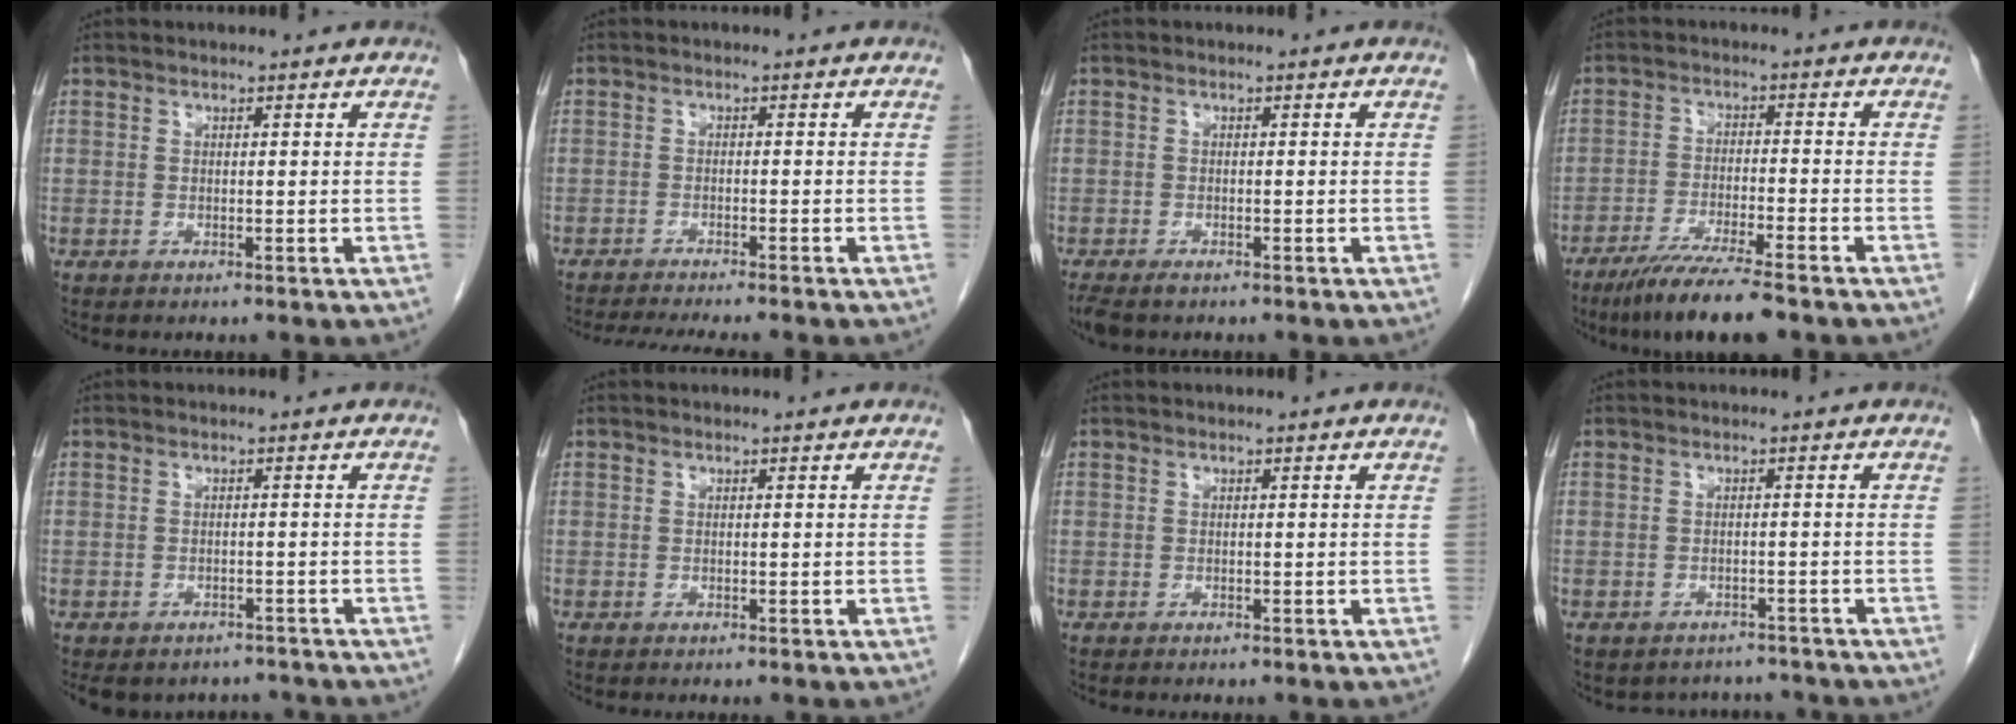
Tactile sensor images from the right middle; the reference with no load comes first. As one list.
[{"total": 8.7, "force": [-7.7, 0.5, 4.1], "torque": [-0.053, -0.016, -0.114]}, {"total": 3.1, "force": [-2.3, 1.1, 1.6], "torque": [-0.034, -0.010, -0.037]}, {"total": 8.9, "force": [-6.8, 0.2, 5.7], "torque": [-0.100, -0.026, -0.119]}, {"total": 8.4, "force": [-7.2, 4.1, 1.4], "torque": [-0.025, 0.008, -0.087]}, {"total": 0.0}, {"total": 0.0}, {"total": 4.5, "force": [-4.1, 1.9, -0.2], "torque": [0.005, 0.013, -0.049]}]